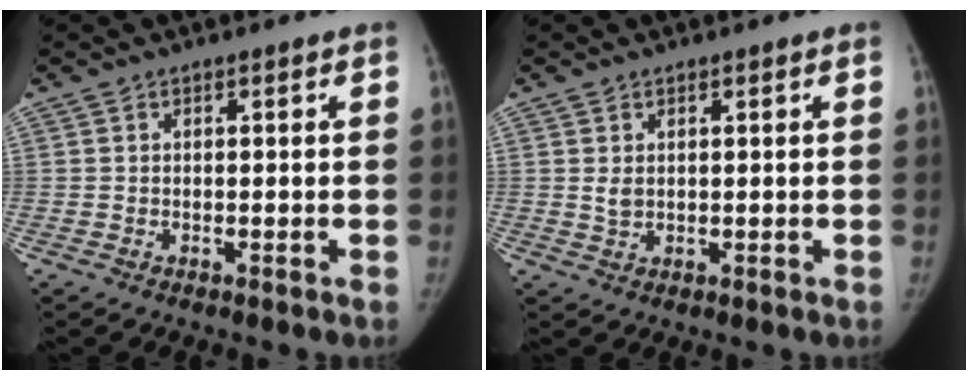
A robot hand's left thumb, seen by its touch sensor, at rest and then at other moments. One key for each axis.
{"total": 1.7, "fx": 0.6, "fy": 1.1, "fz": 1.1, "tx": -0.014, "ty": -0.008, "tz": 0.016}